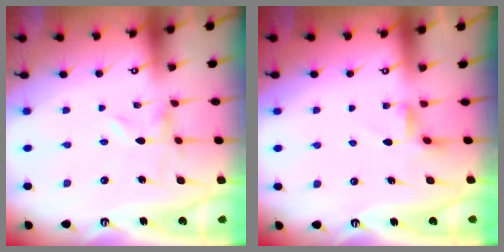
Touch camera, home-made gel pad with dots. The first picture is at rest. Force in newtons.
{"total": 3.0, "press": 2.9, "slide": 0.5}